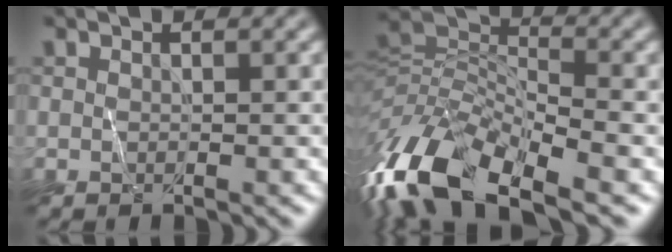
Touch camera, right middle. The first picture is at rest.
{"total": 10.6, "force": [-7.5, 4.1, 6.3], "torque": [-0.125, -0.004, -0.149]}